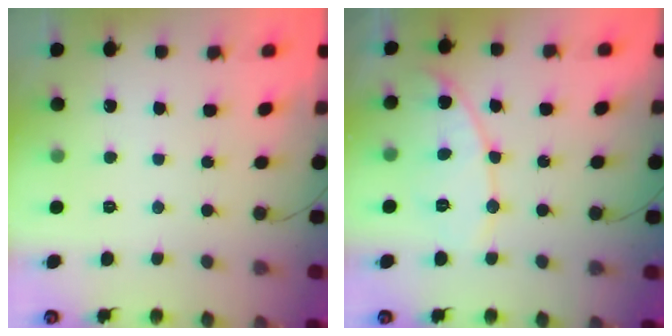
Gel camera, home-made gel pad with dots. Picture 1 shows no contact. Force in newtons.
{"total": 9.3, "press": 9.3, "slide": 0.8}